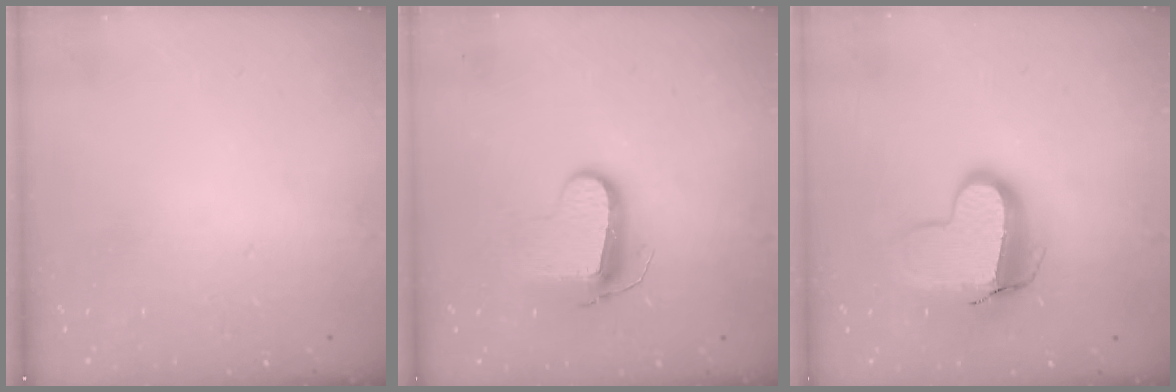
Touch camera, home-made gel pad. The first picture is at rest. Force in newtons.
{"total": 9.7, "press": 9.7, "slide": 0.4}
{"total": 12.7, "press": 12.6, "slide": 1.1}